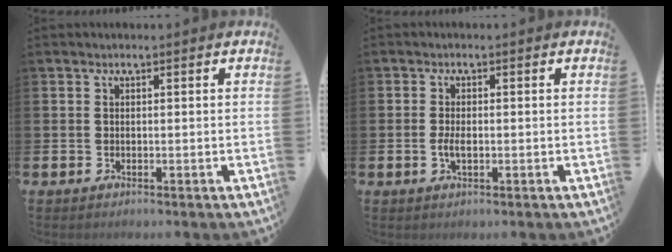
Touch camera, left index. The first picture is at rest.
{"total": 2.2, "force": [-0.4, 1.0, 1.9], "torque": [-0.031, -0.001, -0.009]}